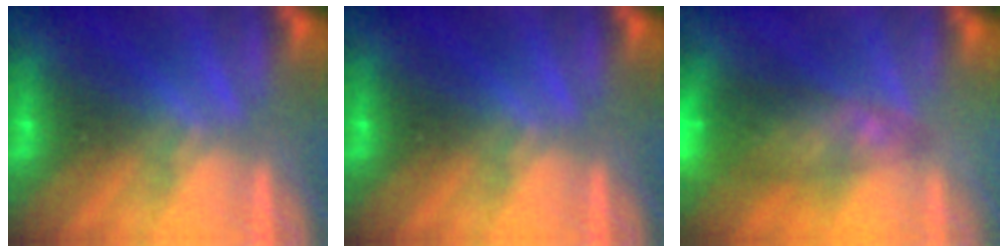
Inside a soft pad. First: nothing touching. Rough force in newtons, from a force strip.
{"total": 0.0}
{"total": 7.3}